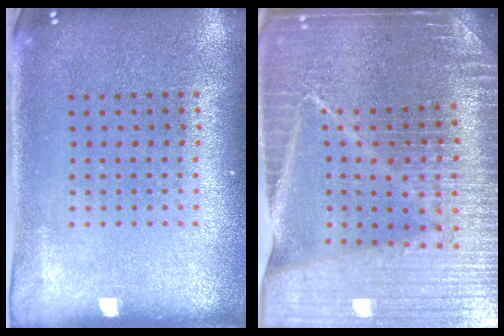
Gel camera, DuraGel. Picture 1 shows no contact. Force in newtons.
{"total": 5.0, "press": 4.6, "slide": 1.9}